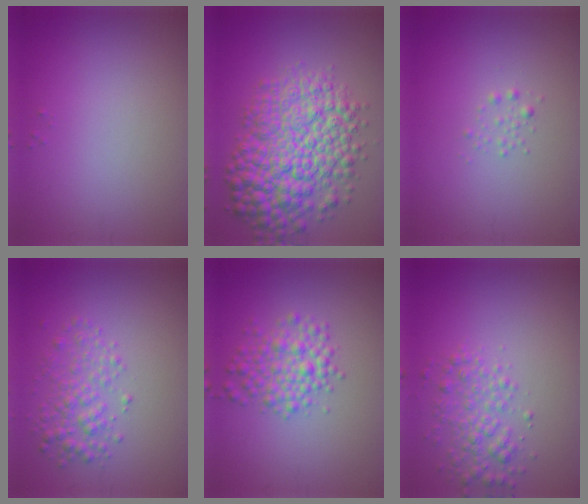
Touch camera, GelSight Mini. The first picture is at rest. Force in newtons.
{"total": 10.0, "press": 10.0, "slide": 0.2}
{"total": 0.7, "press": 0.7, "slide": 0.0}
{"total": 3.0, "press": 3.0, "slide": 0.1}
{"total": 3.6, "press": 3.6, "slide": 0.1}
{"total": 3.0, "press": 3.0, "slide": 0.1}